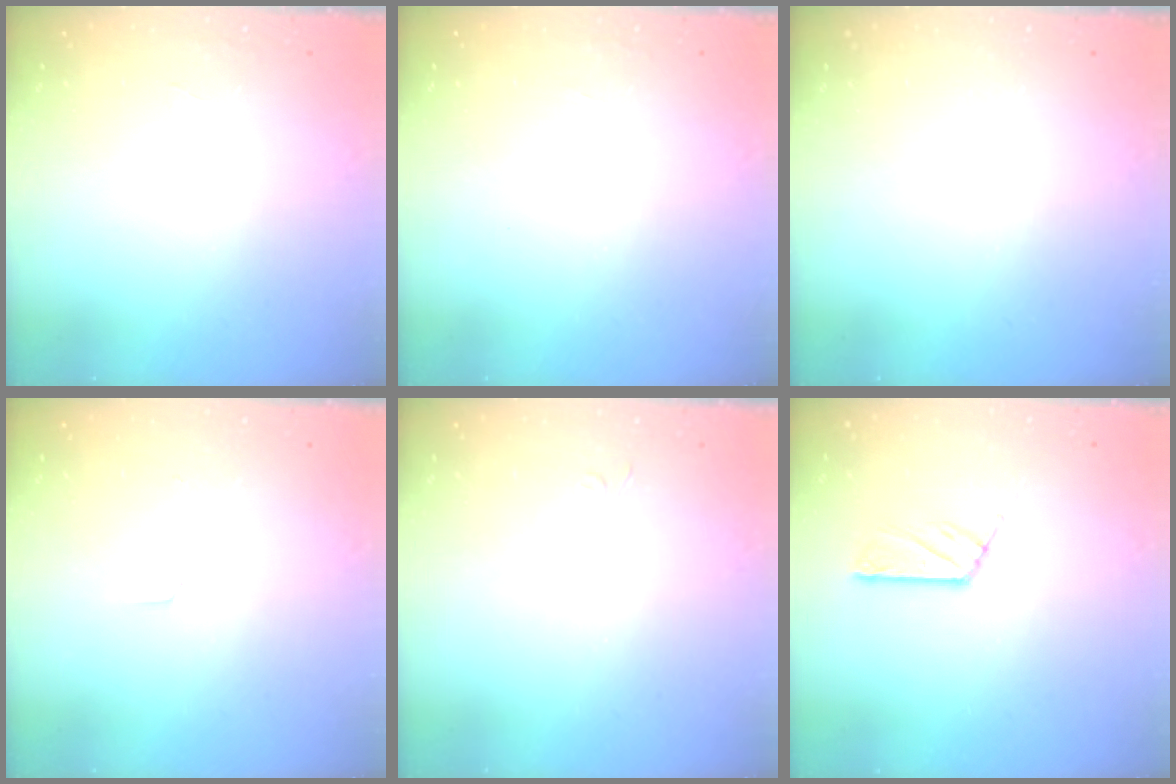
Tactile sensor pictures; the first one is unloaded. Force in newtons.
{"total": 0.0}
{"total": 0.0}
{"total": 2.6, "press": 2.6, "slide": 0.1}
{"total": 3.3, "press": 3.3, "slide": 0.5}
{"total": 6.2, "press": 6.2, "slide": 0.1}